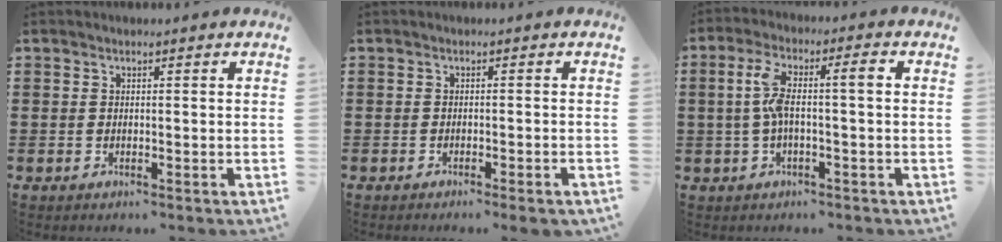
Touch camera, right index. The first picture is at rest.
{"total": 1.1, "force": [-0.9, 0.0, 0.6], "torque": [-0.012, -0.002, -0.017]}
{"total": 6.3, "force": [-0.1, 1.2, 6.1], "torque": [-0.126, 0.003, -0.011]}